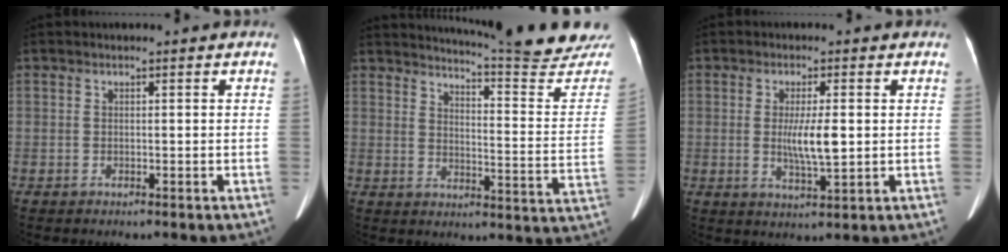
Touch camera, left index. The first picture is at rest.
{"total": 20.9, "force": [20.2, -0.8, 5.4], "torque": [-0.083, -0.129, 0.234]}
{"total": 5.4, "force": [0.2, 0.9, 5.3], "torque": [-0.099, -0.008, 0.003]}